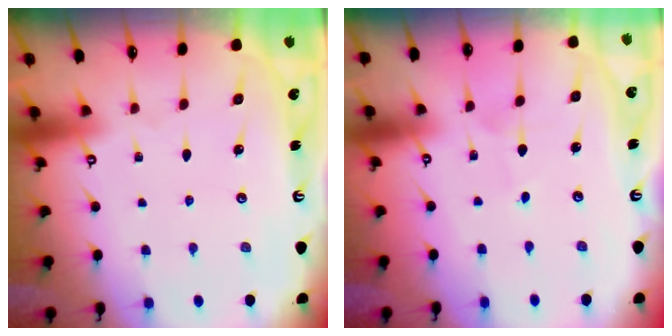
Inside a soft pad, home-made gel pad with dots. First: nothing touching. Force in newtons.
{"total": 1.5, "press": 1.5, "slide": 0.1}